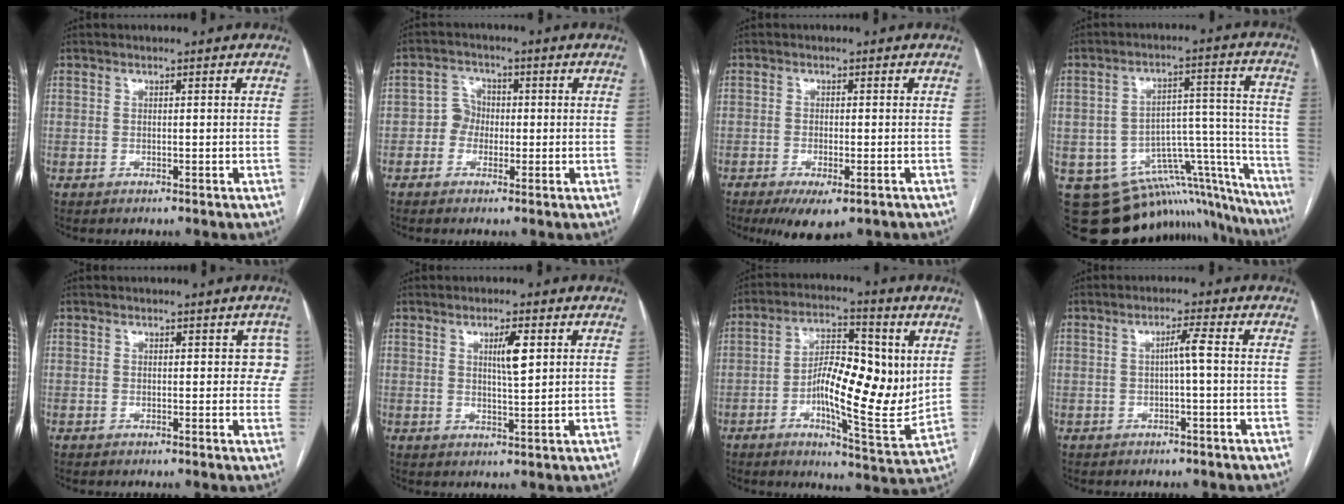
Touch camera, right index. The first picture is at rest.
{"total": 3.2, "force": [-0.6, 3.0, 1.0], "torque": [-0.008, 0.012, -0.014]}
{"total": 6.1, "force": [-3.9, 1.7, 4.4], "torque": [-0.068, -0.014, -0.058]}
{"total": 19.5, "force": [-13.8, 10.6, 8.9], "torque": [-0.058, 0.101, -0.157]}
{"total": 3.0, "force": [0.8, 2.1, 1.9], "torque": [0.001, 0.008, 0.001]}
{"total": 3.9, "force": [1.4, 0.4, 3.6], "torque": [-0.063, -0.002, 0.025]}
{"total": 14.3, "force": [0.3, 4.3, 13.6], "torque": [-0.226, 0.009, 0.003]}
{"total": 2.3, "force": [-0.2, -0.4, 2.3], "torque": [-0.039, 0.003, -0.003]}